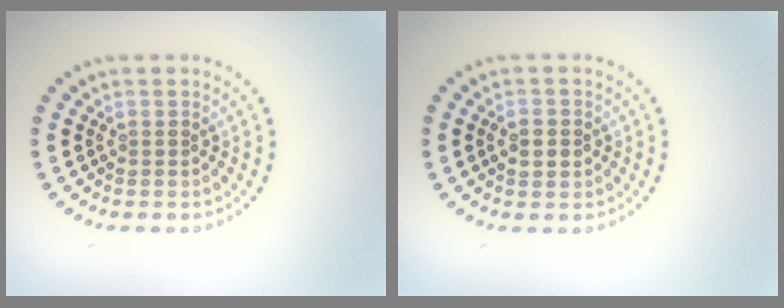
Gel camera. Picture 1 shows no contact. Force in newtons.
{"total": 2.3, "press": 2.3, "slide": 0.1}